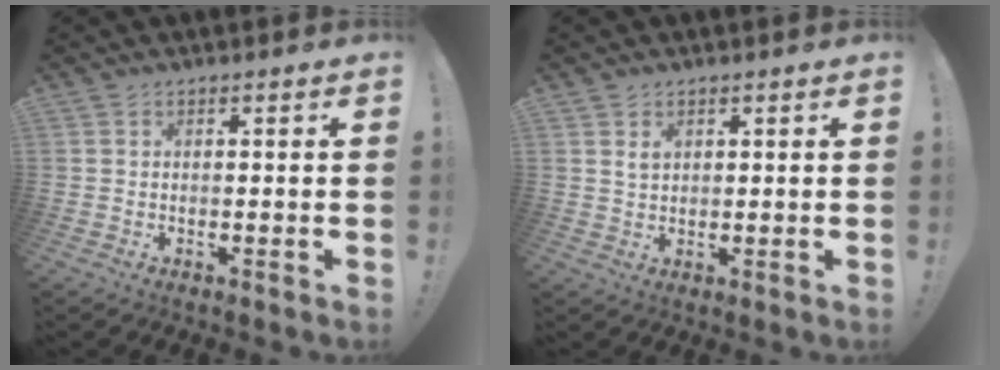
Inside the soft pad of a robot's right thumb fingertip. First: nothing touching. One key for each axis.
{"total": 2.2, "fx": 1.2, "fy": 1.3, "fz": 1.2, "tx": -0.012, "ty": -0.005, "tz": 0.019}